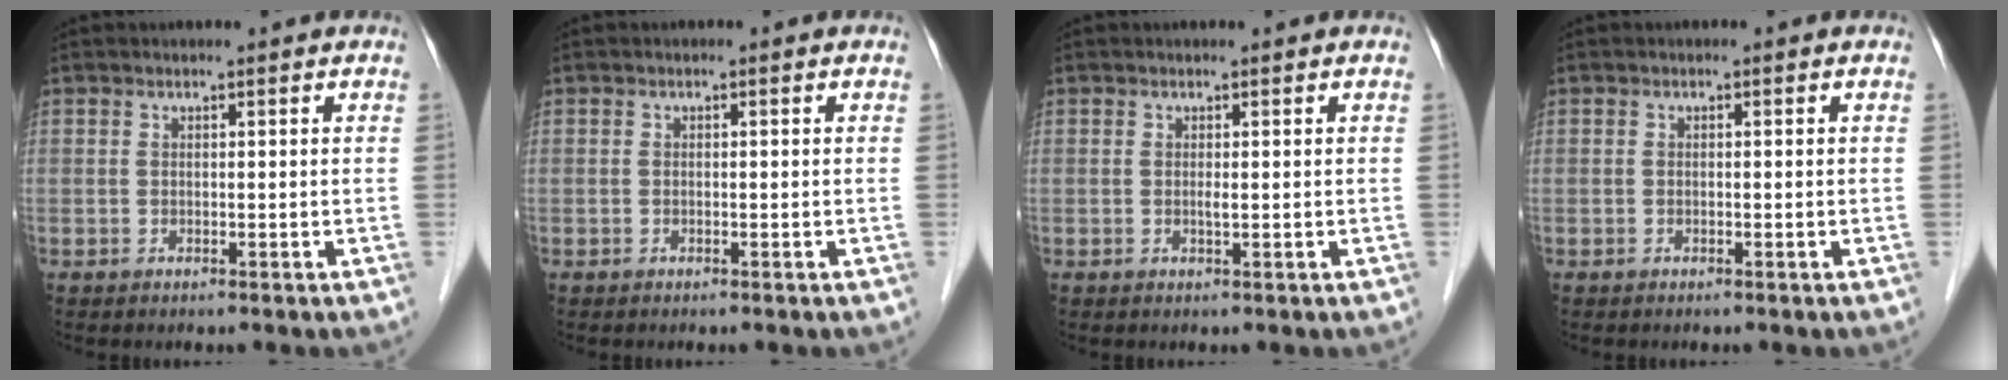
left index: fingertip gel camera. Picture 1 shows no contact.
{"total": 0.0}
{"total": 0.7, "force": [0.3, 0.0, 0.6], "torque": [-0.010, 0.001, 0.005]}
{"total": 0.0}